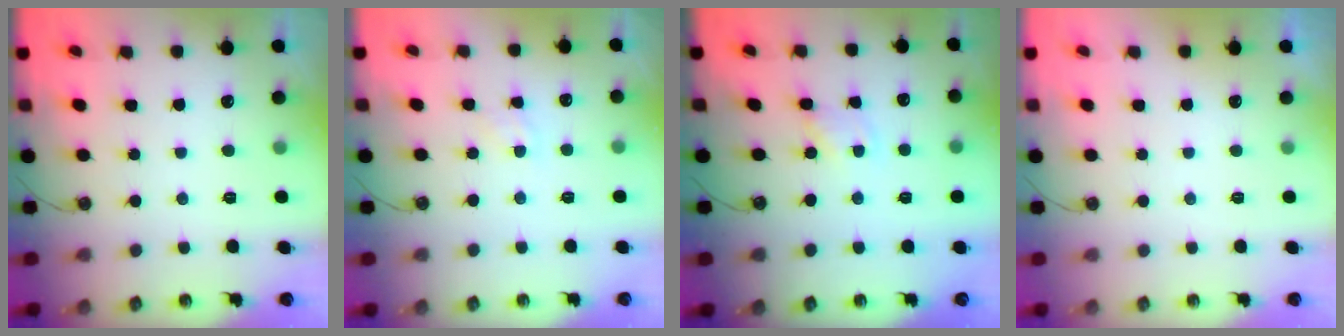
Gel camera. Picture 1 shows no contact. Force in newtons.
{"total": 4.8, "press": 4.7, "slide": 0.7}
{"total": 1.5, "press": 1.4, "slide": 0.2}
{"total": 0.0}